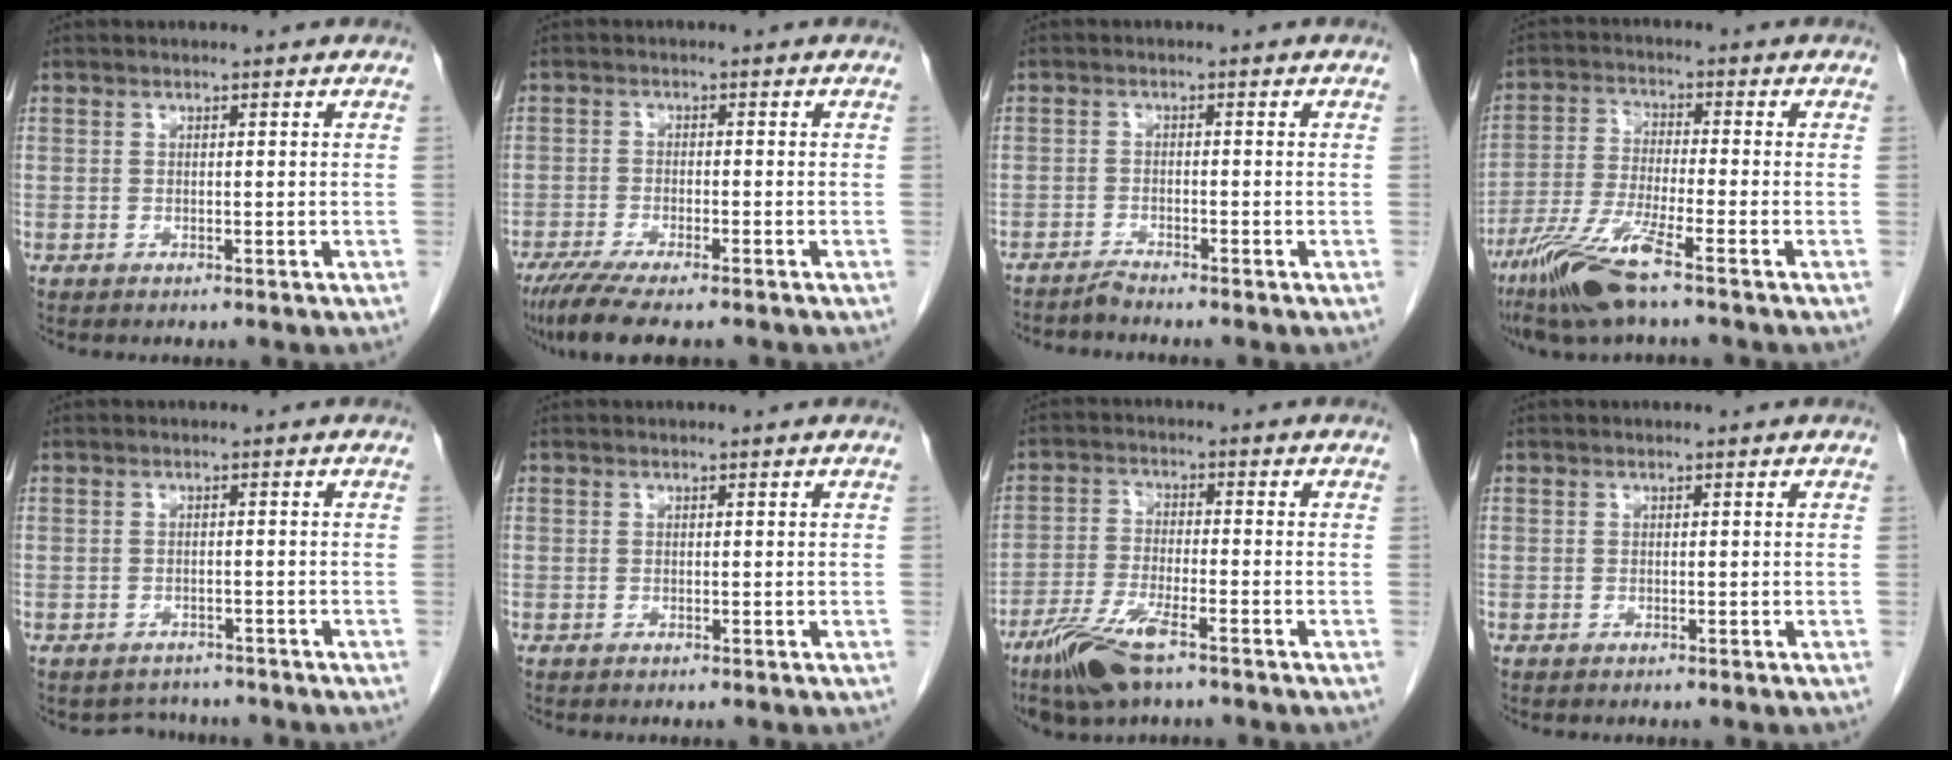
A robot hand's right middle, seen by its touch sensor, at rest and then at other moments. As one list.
[{"total": 9.4, "force": [-7.4, 1.6, 5.6], "torque": [-0.089, -0.019, -0.118]}, {"total": 1.9, "force": [-1.8, -0.5, 0.0], "torque": [-0.001, -0.005, -0.036]}, {"total": 9.9, "force": [-6.4, 0.1, 7.5], "torque": [-0.160, -0.026, -0.126]}, {"total": 3.3, "force": [-2.9, 1.5, -0.2], "torque": [0.001, 0.006, -0.042]}, {"total": 0.0}, {"total": 9.0, "force": [-5.9, 2.0, 6.5], "torque": [-0.135, -0.018, -0.108]}, {"total": 0.0}]